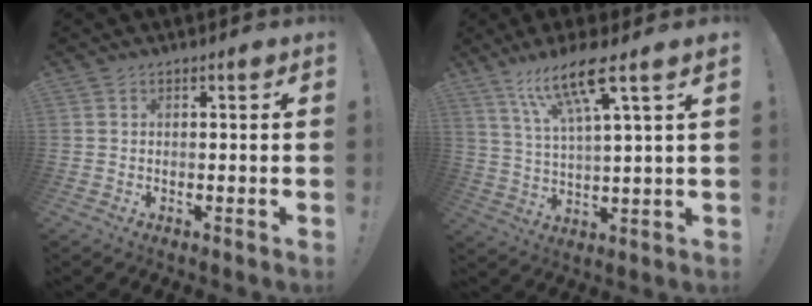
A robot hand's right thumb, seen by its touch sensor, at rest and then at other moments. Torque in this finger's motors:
{"motor_torque": [0.56, 0.69, 0.20, 0.14, 0.34]}